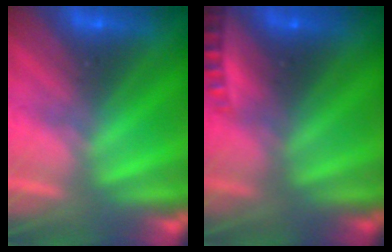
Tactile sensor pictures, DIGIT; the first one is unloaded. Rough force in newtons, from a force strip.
{"total": 2.3}